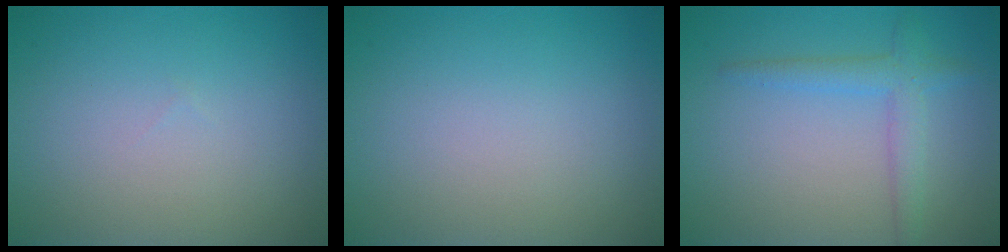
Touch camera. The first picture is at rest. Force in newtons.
{"total": 0.0}
{"total": 2.7, "press": 2.7, "slide": 0.0}